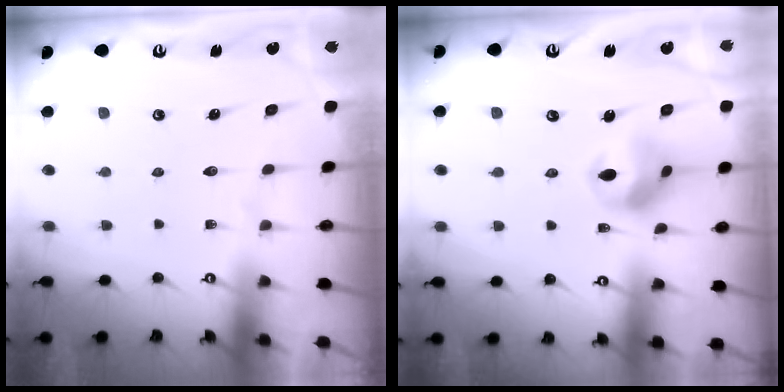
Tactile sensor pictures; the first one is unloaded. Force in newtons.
{"total": 10.4, "press": 10.3, "slide": 1.3}